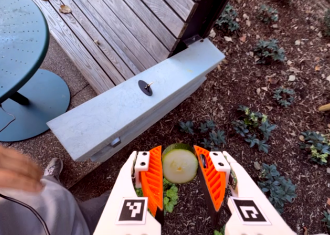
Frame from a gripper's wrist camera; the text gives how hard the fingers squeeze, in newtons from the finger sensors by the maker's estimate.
{"total": 10.5, "left": 10.5, "right": 10.5}